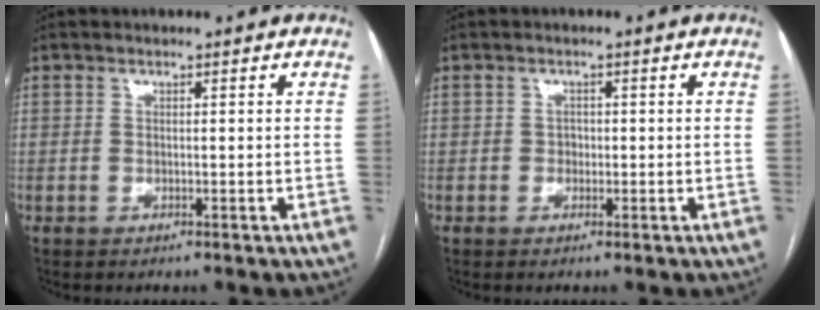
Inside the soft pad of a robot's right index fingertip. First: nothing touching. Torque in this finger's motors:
{"motor_torque": [0.20, 0.07, 0.00, 0.01]}